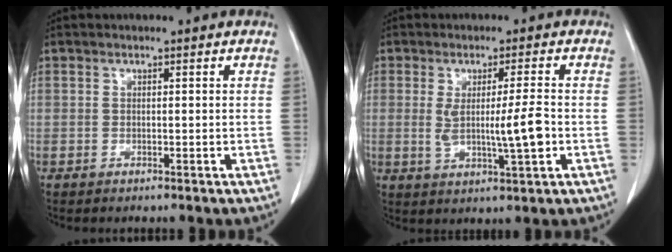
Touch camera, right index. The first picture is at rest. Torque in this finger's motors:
{"motor_torque": [0.28, -0.02, 0.18, 0.08]}